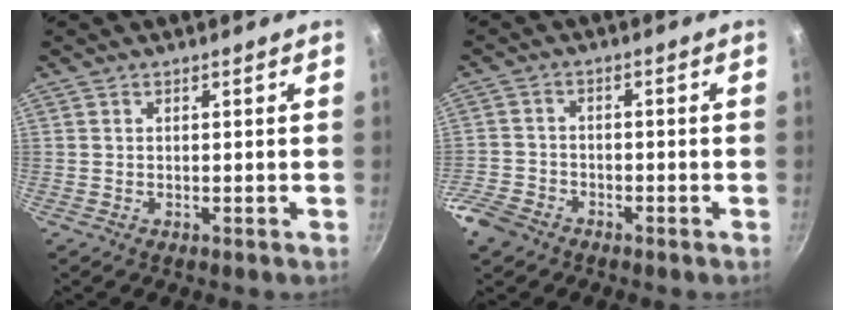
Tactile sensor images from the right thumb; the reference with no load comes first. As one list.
[{"total": 5.9, "force": [-4.1, 3.7, 2.0], "torque": [-0.044, 0.011, -0.081]}]